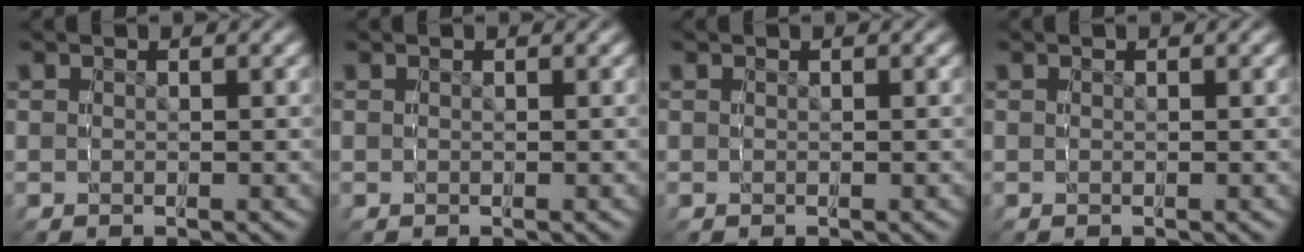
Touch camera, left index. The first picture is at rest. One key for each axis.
{"total": 0.0}
{"total": 0.0}
{"total": 0.0}